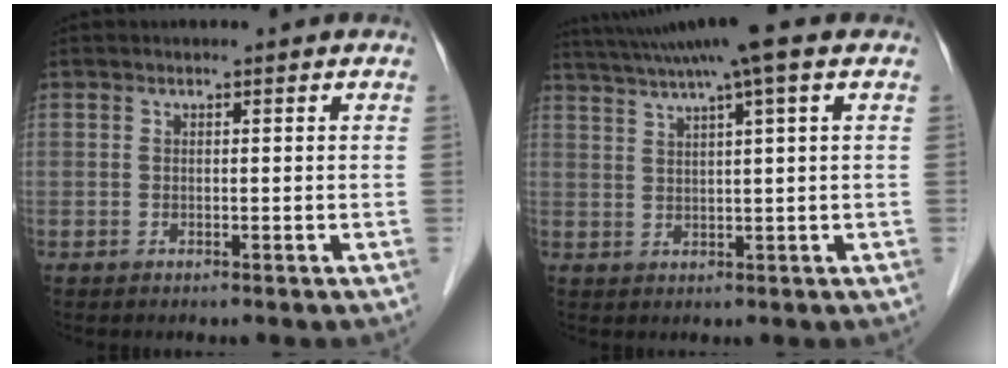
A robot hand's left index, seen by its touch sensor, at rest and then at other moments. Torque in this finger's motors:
{"motor_torque": [0.50, -0.90, 0.66, 0.18]}